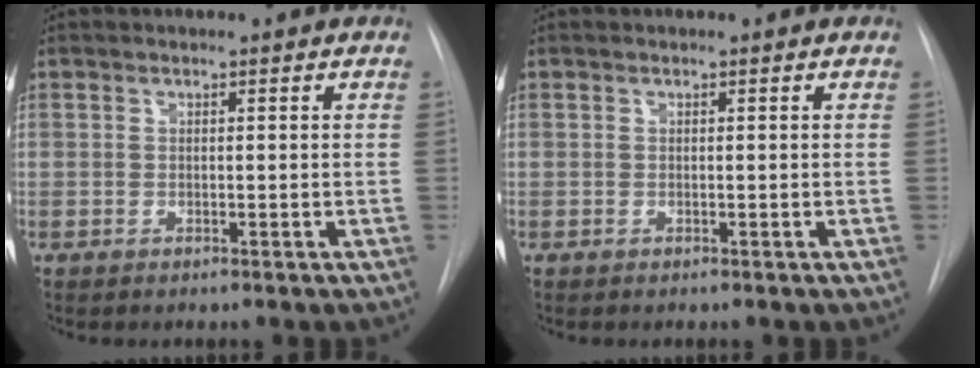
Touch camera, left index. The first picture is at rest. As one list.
[{"total": 0.0}]